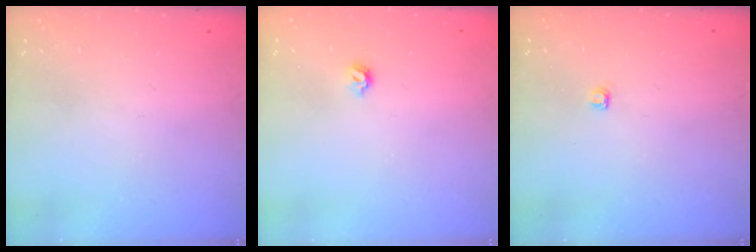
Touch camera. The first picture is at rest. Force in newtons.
{"total": 4.1, "press": 4.0, "slide": 0.8}
{"total": 2.8, "press": 2.8, "slide": 0.4}